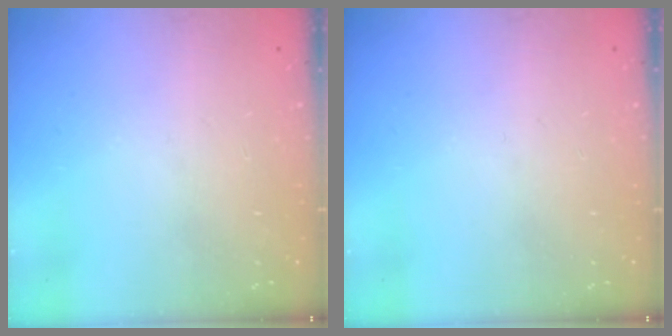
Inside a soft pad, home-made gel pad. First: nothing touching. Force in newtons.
{"total": 0.0}